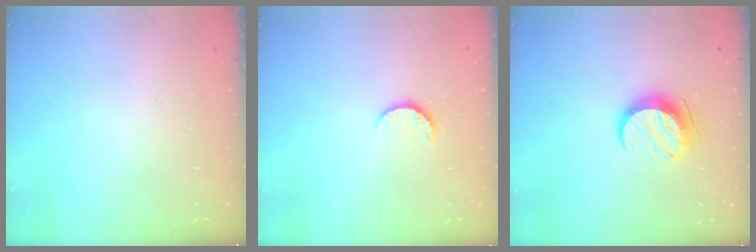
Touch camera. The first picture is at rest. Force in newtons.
{"total": 6.1, "press": 6.0, "slide": 0.5}
{"total": 10.5, "press": 10.5, "slide": 0.8}